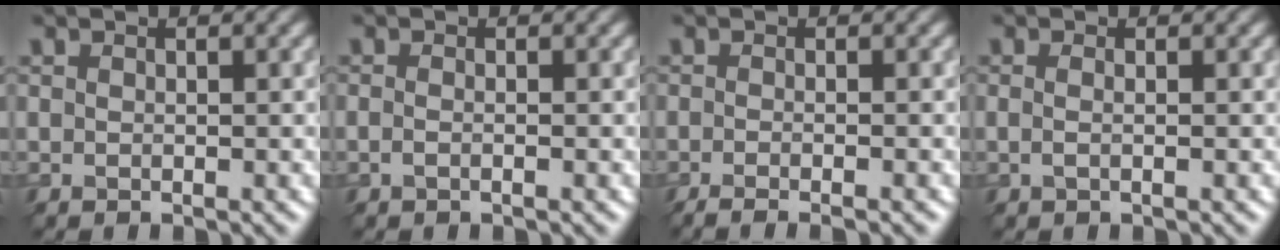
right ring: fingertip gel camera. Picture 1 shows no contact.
{"total": 0.8, "force": [-0.3, 0.3, 0.7], "torque": [-0.014, -0.006, -0.010]}
{"total": 3.7, "force": [-1.7, 1.4, 3.0], "torque": [-0.017, 0.001, -0.029]}
{"total": 1.1, "force": [0.0, 0.5, 1.0], "torque": [-0.015, -0.012, -0.008]}